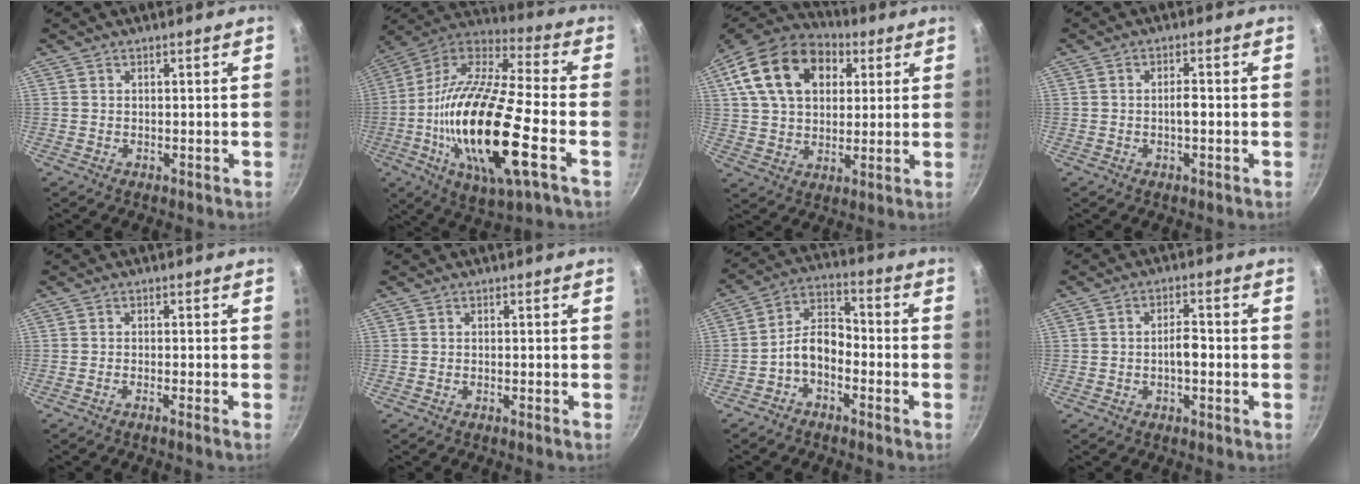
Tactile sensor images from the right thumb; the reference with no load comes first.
{"total": 24.8, "force": [-5.3, 5.9, 23.5], "torque": [-0.441, 0.018, -0.113]}
{"total": 21.0, "force": [7.1, 14.4, 13.6], "torque": [-0.228, 0.012, 0.113]}
{"total": 2.1, "force": [-0.5, 0.8, 1.9], "torque": [-0.027, 0.012, -0.009]}
{"total": 1.3, "force": [-0.9, -0.5, 0.9], "torque": [-0.032, 0.011, -0.017]}
{"total": 0.5, "force": [-0.3, -0.2, 0.4], "torque": [-0.019, 0.005, -0.007]}
{"total": 7.2, "force": [-3.4, 4.3, 4.7], "torque": [-0.076, 0.055, -0.075]}
{"total": 3.3, "force": [-1.0, 1.5, 2.8], "torque": [-0.035, 0.019, -0.019]}